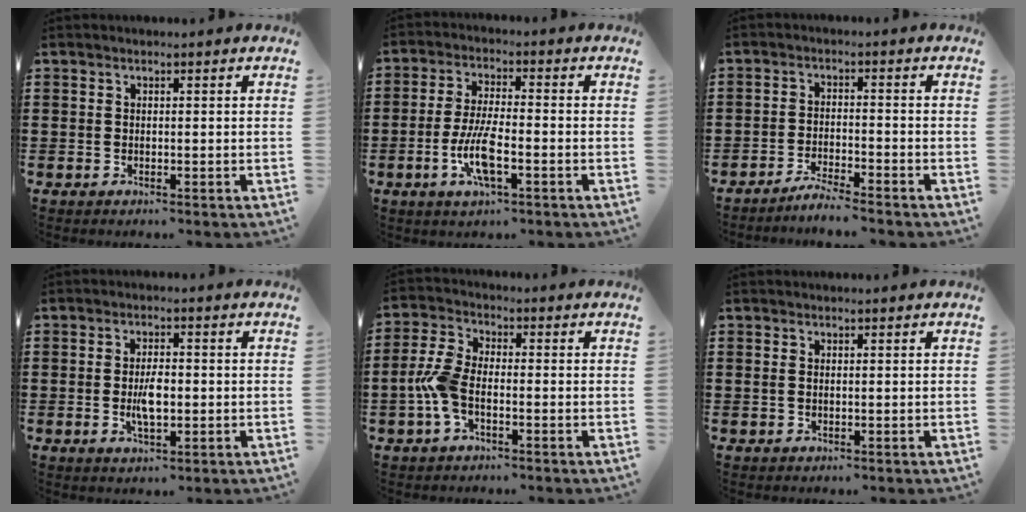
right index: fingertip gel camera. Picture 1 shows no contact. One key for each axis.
{"total": 7.0, "fx": -2.6, "fy": 1.8, "fz": 6.3, "tx": -0.142, "ty": -0.012, "tz": -0.054}
{"total": 3.3, "fx": -3.2, "fy": -0.4, "fz": 0.5, "tx": -0.012, "ty": 0.002, "tz": -0.066}
{"total": 4.4, "fx": -0.6, "fy": 1.8, "fz": 3.9, "tx": -0.077, "ty": 0.002, "tz": -0.012}
{"total": 6.0, "fx": -1.8, "fy": 2.8, "fz": 5.0, "tx": -0.127, "ty": -0.004, "tz": -0.042}
{"total": 0.7, "fx": 0.0, "fy": 0.4, "fz": 0.6, "tx": -0.014, "ty": 0.003, "tz": -0.001}